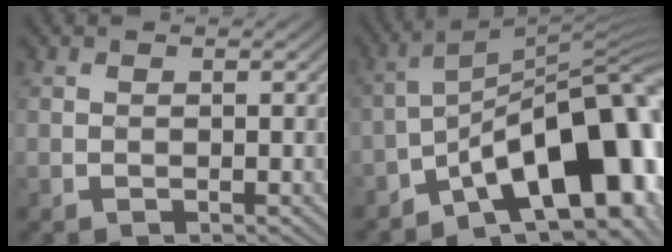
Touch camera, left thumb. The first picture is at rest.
{"total": 16.5, "force": [-7.4, 6.7, 13.2], "torque": [-0.179, 0.002, -0.134]}